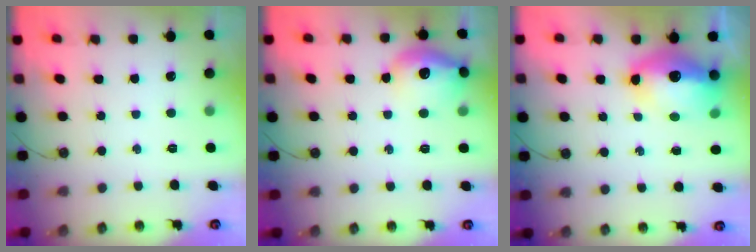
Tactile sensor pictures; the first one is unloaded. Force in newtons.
{"total": 15.8, "press": 15.8, "slide": 1.0}
{"total": 14.8, "press": 14.7, "slide": 1.6}